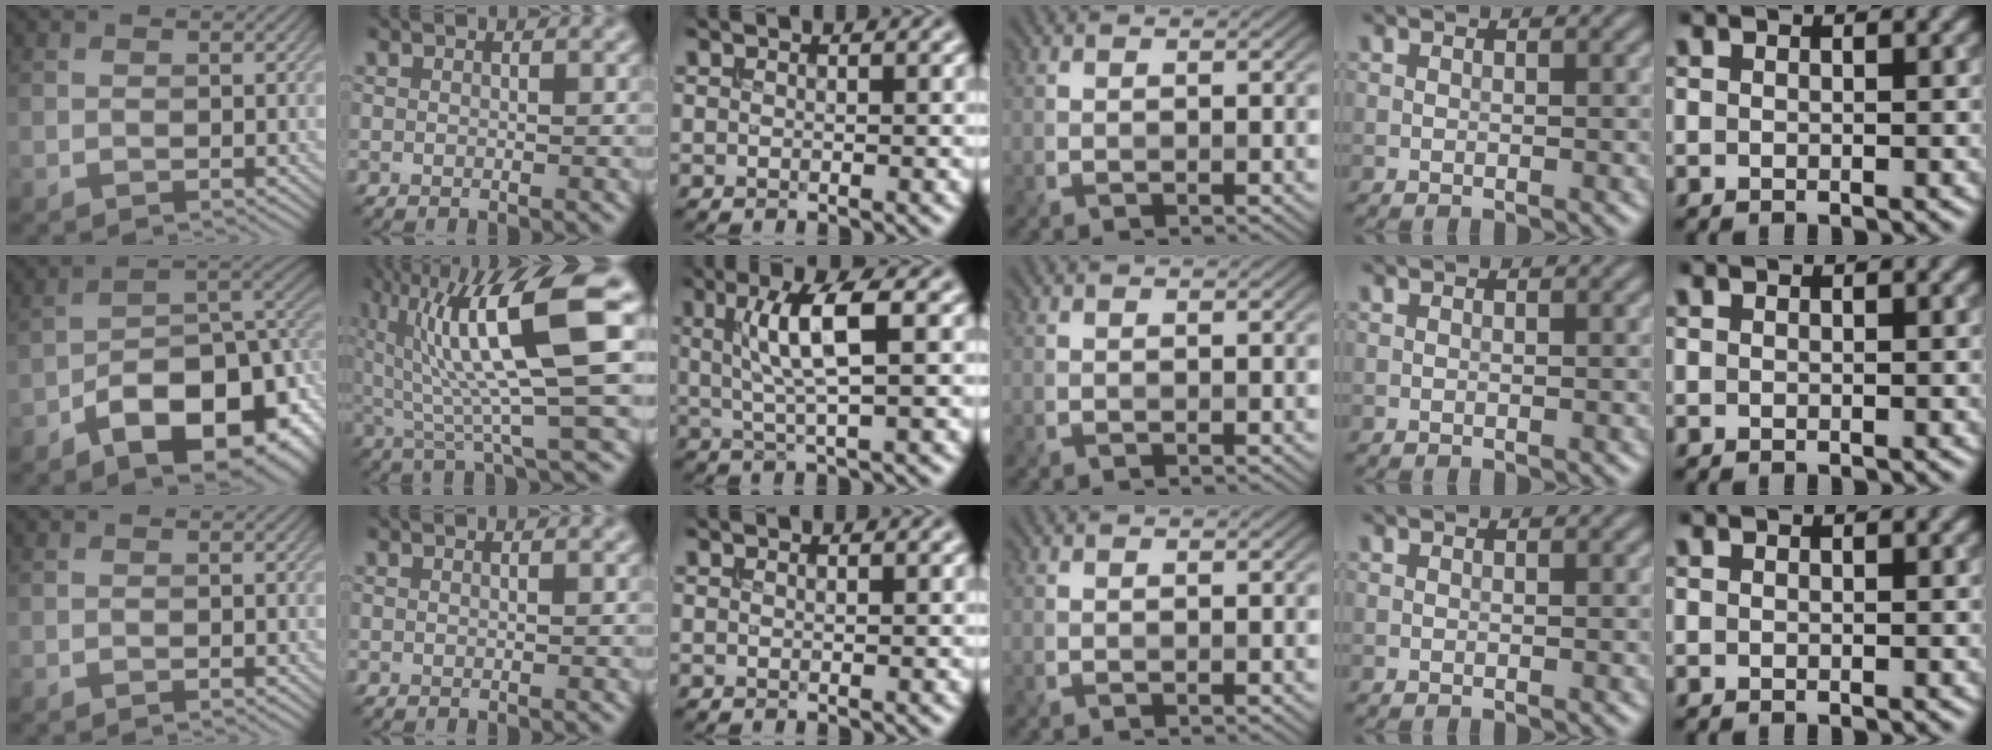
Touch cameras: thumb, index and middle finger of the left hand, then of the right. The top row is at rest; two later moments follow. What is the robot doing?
{"motion": "extract", "object": "bucket"}